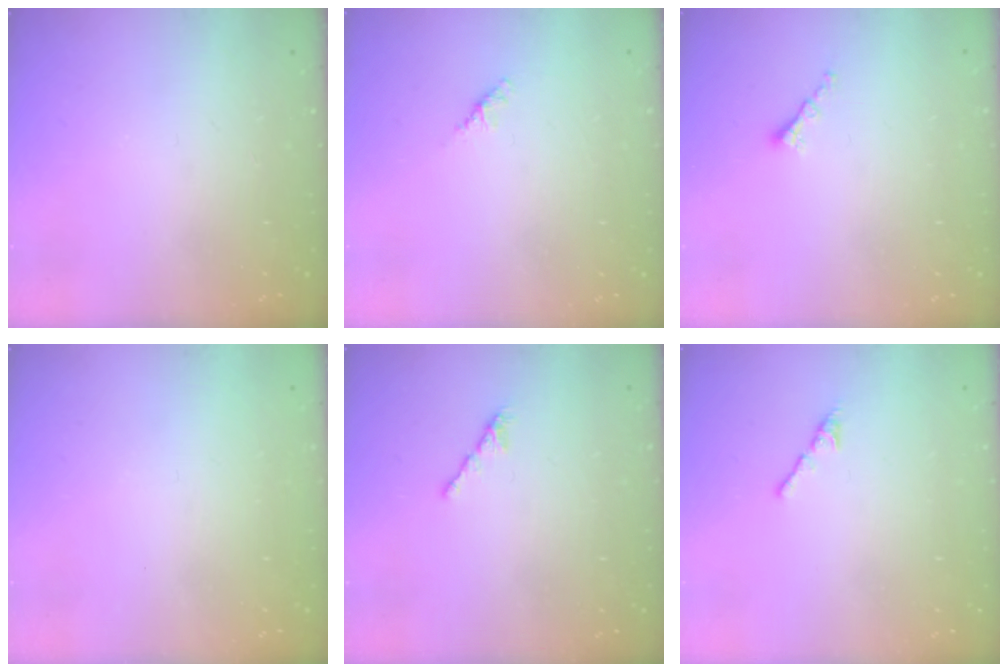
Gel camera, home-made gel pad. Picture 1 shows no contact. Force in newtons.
{"total": 1.8, "press": 1.7, "slide": 0.6}
{"total": 1.3, "press": 1.2, "slide": 0.6}
{"total": 0.9, "press": 0.8, "slide": 0.3}
{"total": 2.1, "press": 2.0, "slide": 0.7}
{"total": 2.7, "press": 2.7, "slide": 0.7}